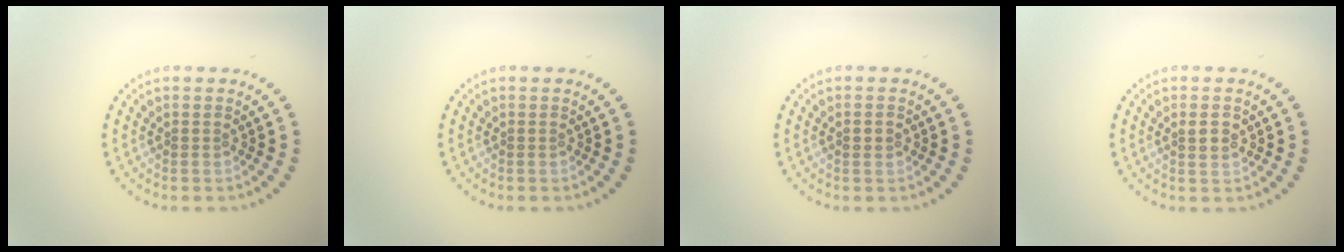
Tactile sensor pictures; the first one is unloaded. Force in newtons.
{"total": 0.0}
{"total": 1.1, "press": 1.1, "slide": 0.2}
{"total": 1.0, "press": 1.0, "slide": 0.2}